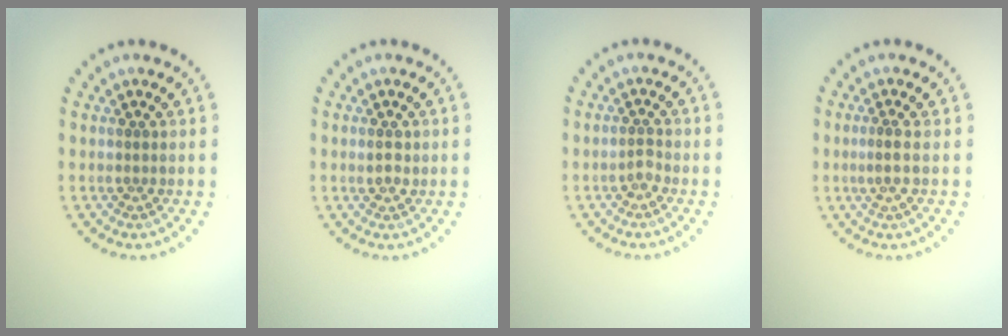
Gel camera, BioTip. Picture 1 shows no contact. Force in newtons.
{"total": 1.1, "press": 1.1, "slide": 0.2}
{"total": 0.9, "press": 0.7, "slide": 0.6}
{"total": 1.0, "press": 0.8, "slide": 0.7}